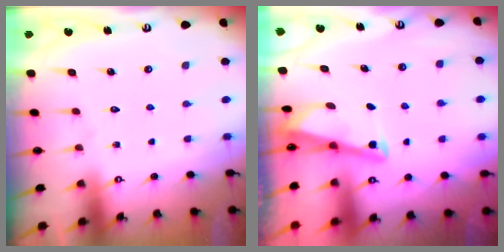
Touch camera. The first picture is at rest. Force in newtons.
{"total": 3.0, "press": 2.9, "slide": 0.3}